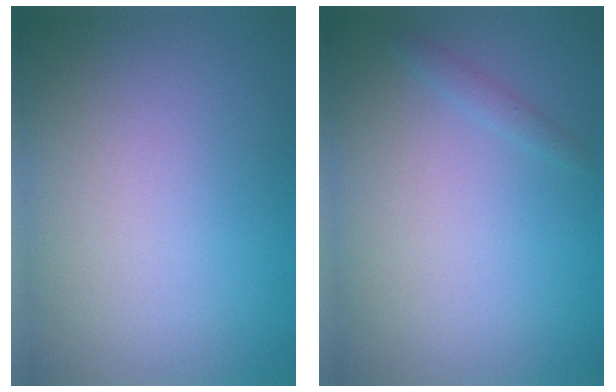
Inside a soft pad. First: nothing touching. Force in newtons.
{"total": 0.8, "press": 0.8, "slide": 0.1}